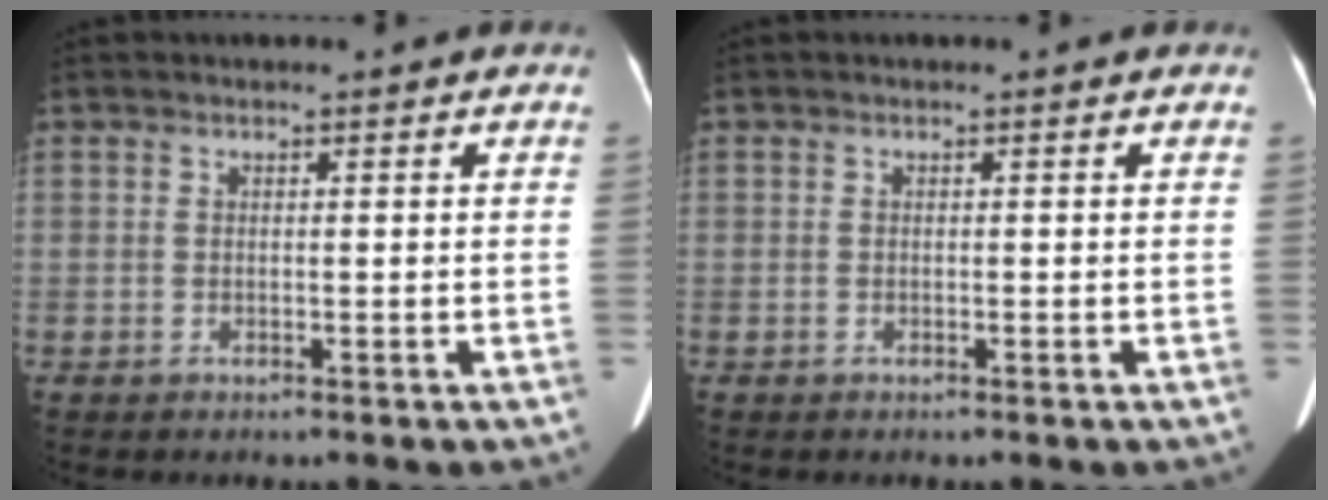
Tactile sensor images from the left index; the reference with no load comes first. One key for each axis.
{"total": 0.0}